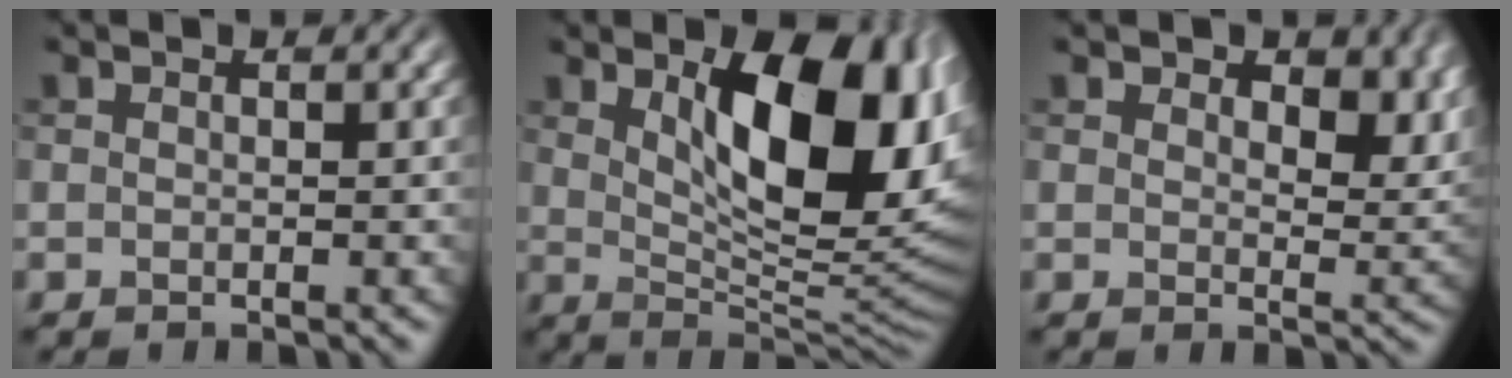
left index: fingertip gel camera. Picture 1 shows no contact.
{"total": 13.1, "force": [3.1, 6.1, 11.1], "torque": [-0.145, -0.011, 0.055]}
{"total": 5.4, "force": [2.7, 3.1, 3.4], "torque": [-0.050, -0.013, 0.034]}